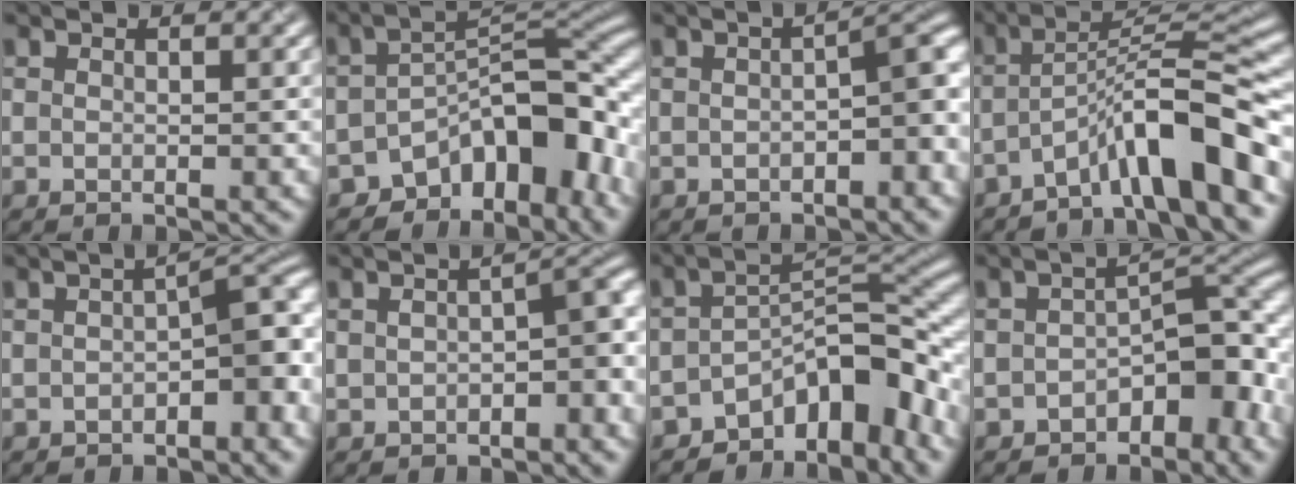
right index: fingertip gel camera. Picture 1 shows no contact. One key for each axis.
{"total": 10.1, "fx": -6.1, "fy": 5.1, "fz": 6.3, "tx": -0.062, "ty": 0.004, "tz": -0.105}
{"total": 4.1, "fx": -1.2, "fy": 1.3, "fz": 3.7, "tx": -0.046, "ty": 0.012, "tz": -0.022}
{"total": 7.7, "fx": -4.5, "fy": 1.3, "fz": 6.2, "tx": -0.095, "ty": 0.022, "tz": -0.080}
{"total": 5.2, "fx": -1.6, "fy": 2.3, "fz": 4.4, "tx": -0.043, "ty": 0.012, "tz": -0.031}
{"total": 4.3, "fx": -1.1, "fy": 2.0, "fz": 3.6, "tx": -0.042, "ty": 0.011, "tz": -0.021}
{"total": 8.1, "fx": -5.4, "fy": 3.5, "fz": 4.9, "tx": -0.042, "ty": 0.006, "tz": -0.095}
{"total": 6.4, "fx": -3.2, "fy": 3.4, "fz": 4.5, "tx": -0.040, "ty": 0.014, "tz": -0.062}